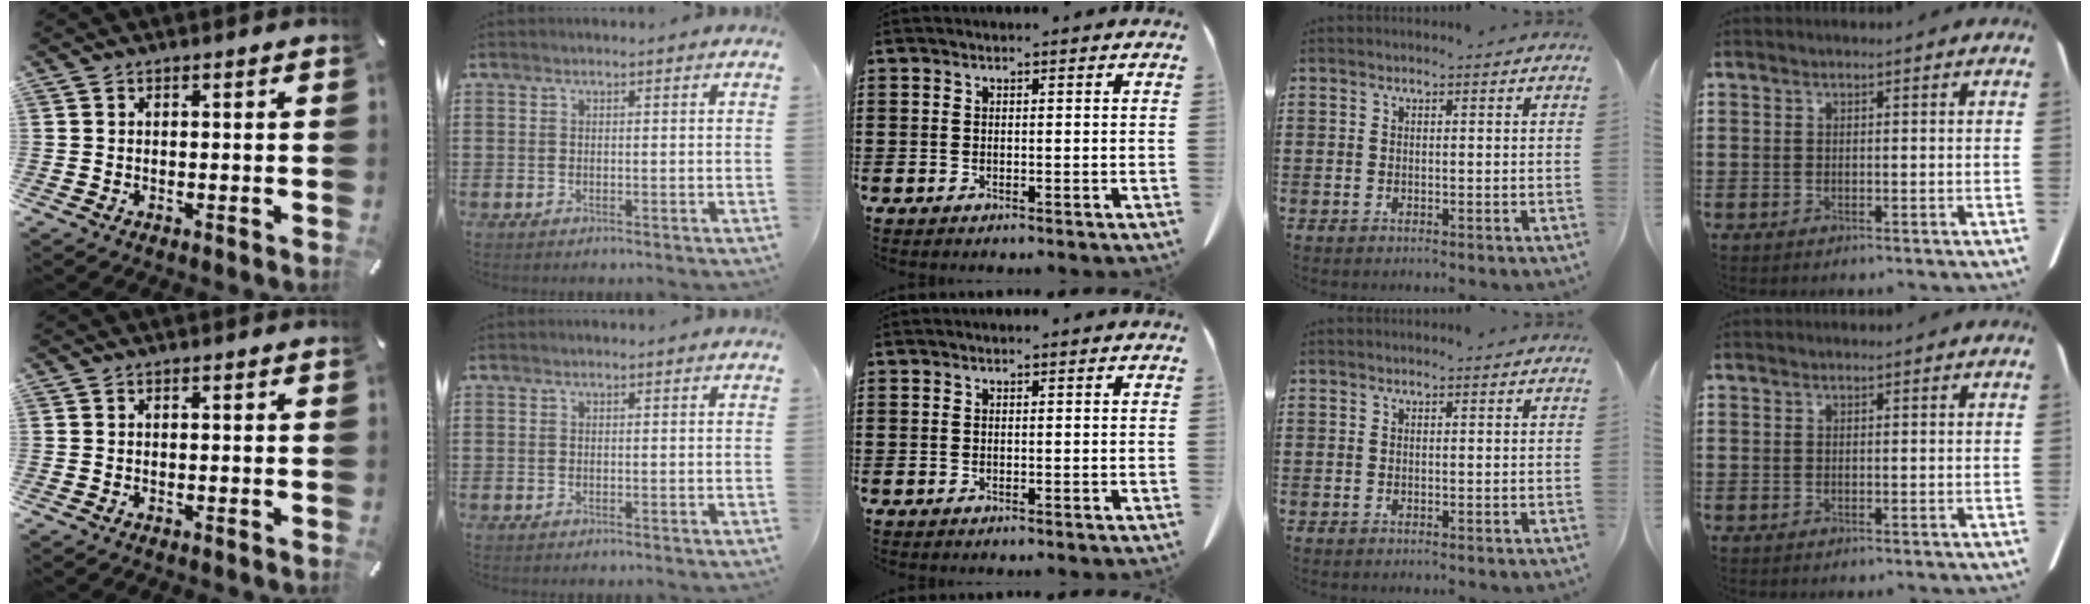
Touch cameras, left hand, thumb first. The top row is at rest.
{}